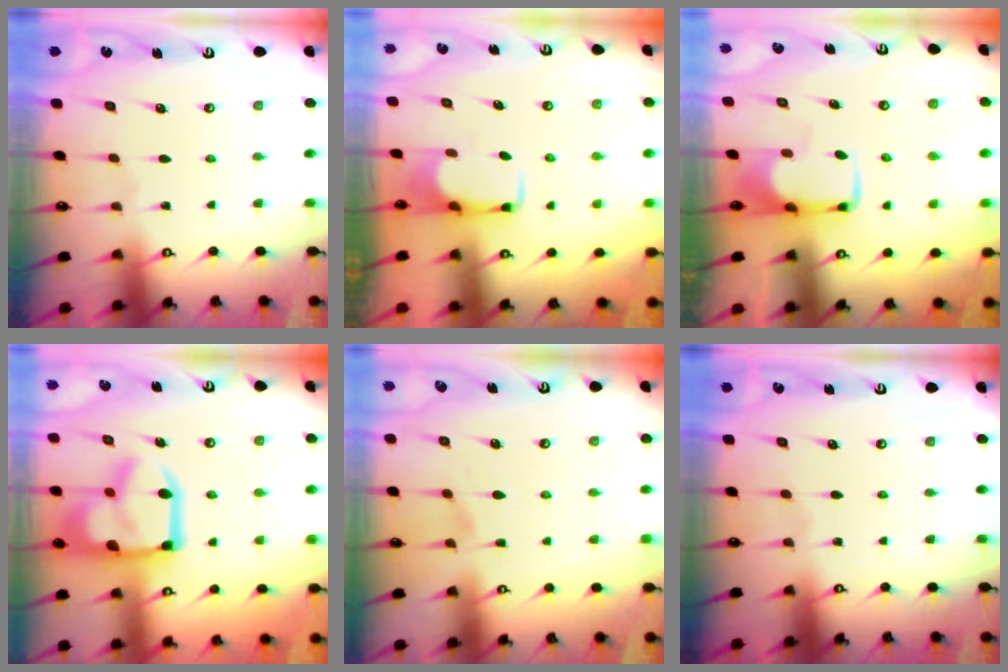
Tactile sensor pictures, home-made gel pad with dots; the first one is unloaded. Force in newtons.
{"total": 2.8, "press": 2.8, "slide": 0.5}
{"total": 2.0, "press": 2.0, "slide": 0.4}
{"total": 18.2, "press": 18.1, "slide": 2.2}
{"total": 2.9, "press": 2.6, "slide": 1.2}
{"total": 0.0}